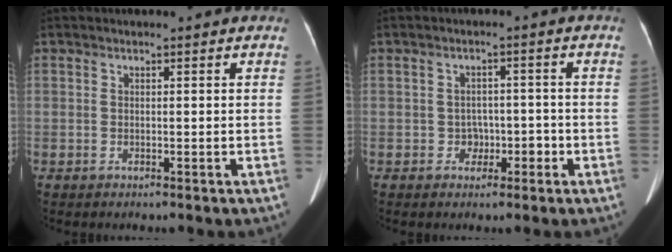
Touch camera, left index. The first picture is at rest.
{"total": 2.9, "force": [-1.2, 2.4, 1.1], "torque": [-0.010, 0.012, -0.014]}